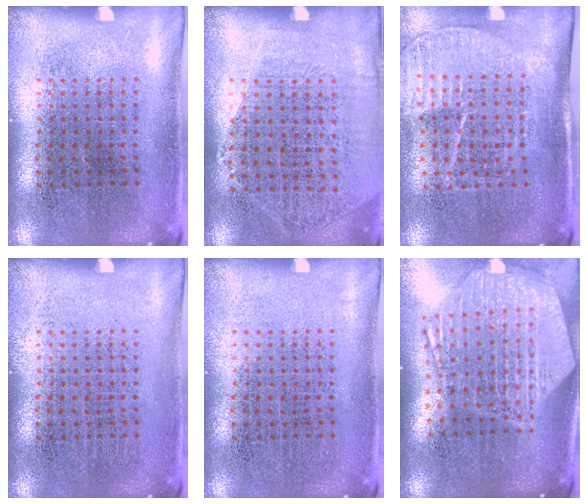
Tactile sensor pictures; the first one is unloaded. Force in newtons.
{"total": 1.2, "press": 1.0, "slide": 0.7}
{"total": 1.6, "press": 1.4, "slide": 0.8}
{"total": 0.0}
{"total": 0.0}
{"total": 2.8, "press": 2.2, "slide": 1.7}